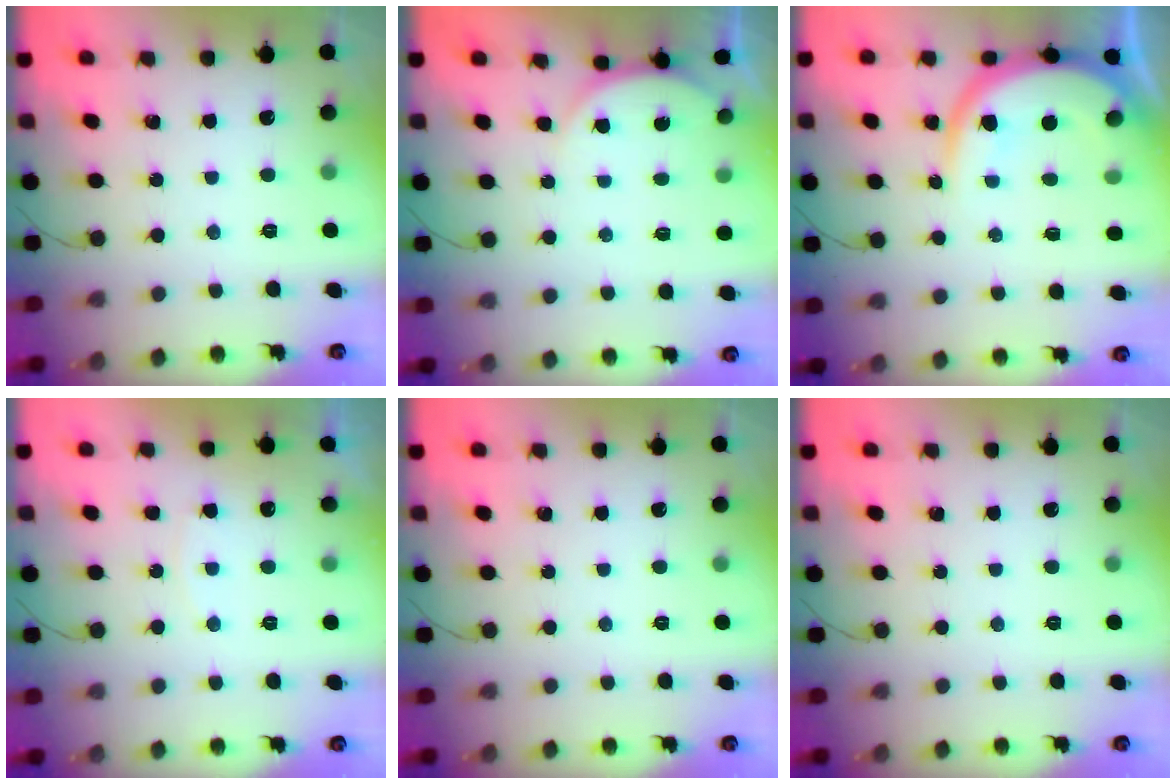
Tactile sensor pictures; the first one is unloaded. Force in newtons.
{"total": 4.0, "press": 4.0, "slide": 0.5}
{"total": 11.0, "press": 10.9, "slide": 1.2}
{"total": 3.8, "press": 3.8, "slide": 0.4}
{"total": 0.0}
{"total": 0.0}